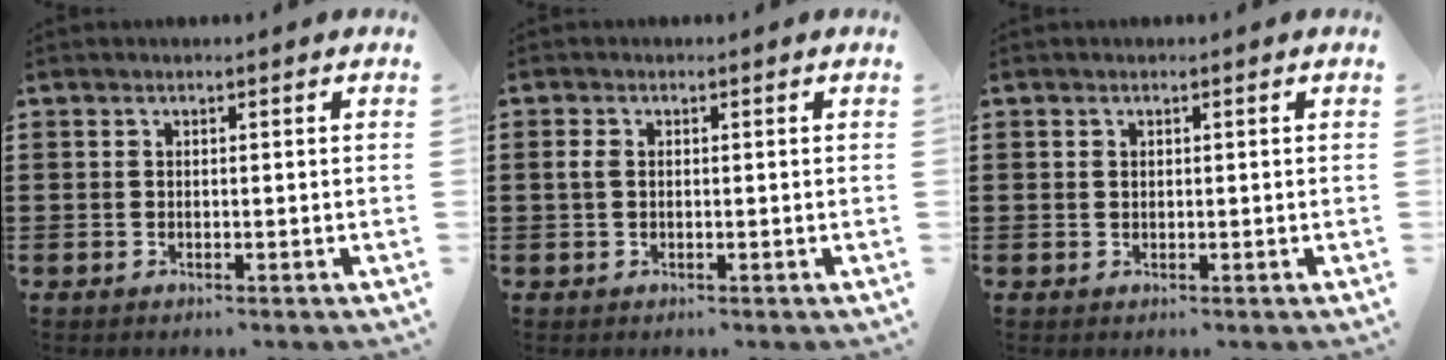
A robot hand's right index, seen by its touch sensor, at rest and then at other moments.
{"total": 1.5, "force": [0.2, 0.9, 1.1], "torque": [-0.033, 0.003, 0.000]}
{"total": 0.5, "force": [0.3, 0.4, 0.1], "torque": [-0.004, 0.002, 0.006]}